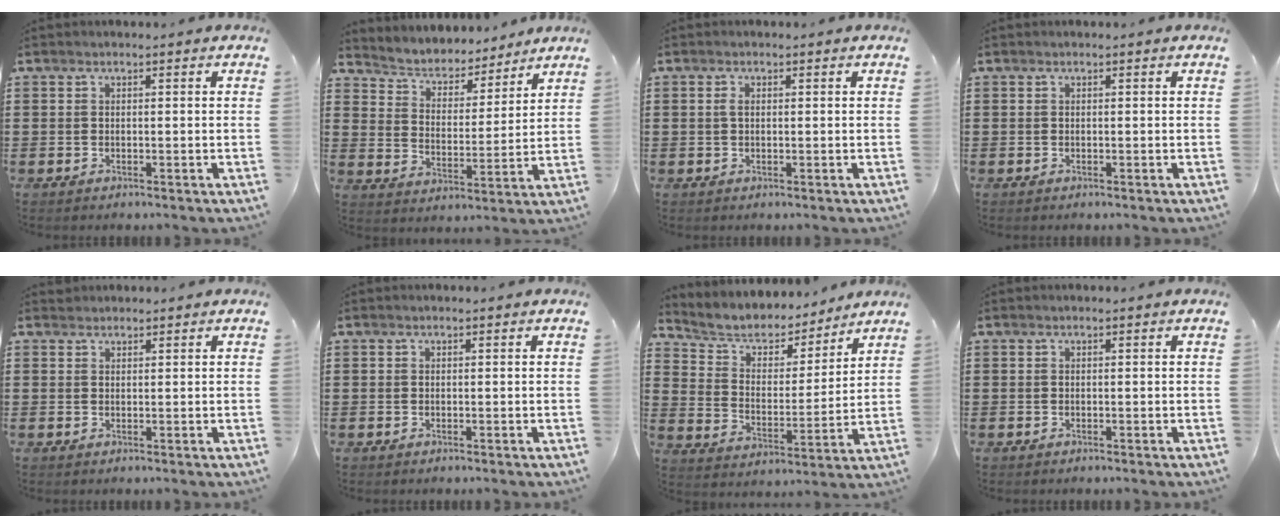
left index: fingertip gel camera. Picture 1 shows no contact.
{"total": 4.4, "force": [4.3, 1.2, 0.0], "torque": [-0.029, -0.030, 0.069]}
{"total": 1.1, "force": [0.2, 0.5, 1.0], "torque": [-0.021, 0.004, 0.002]}
{"total": 0.0}
{"total": 0.9, "force": [0.9, 0.3, -0.1], "torque": [0.000, 0.000, 0.018]}
{"total": 0.0}
{"total": 5.3, "force": [4.5, 2.7, 1.0], "torque": [-0.052, -0.028, 0.073]}
{"total": 0.0}